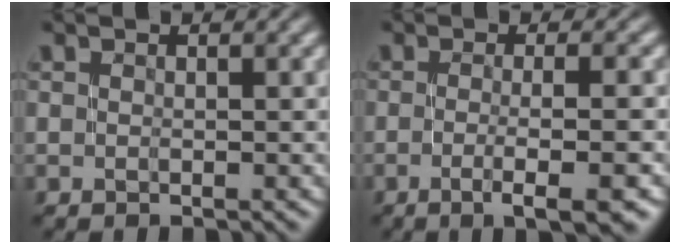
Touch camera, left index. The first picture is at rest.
{"total": 5.0, "force": [-1.6, 1.1, 4.6], "torque": [-0.057, -0.002, -0.023]}